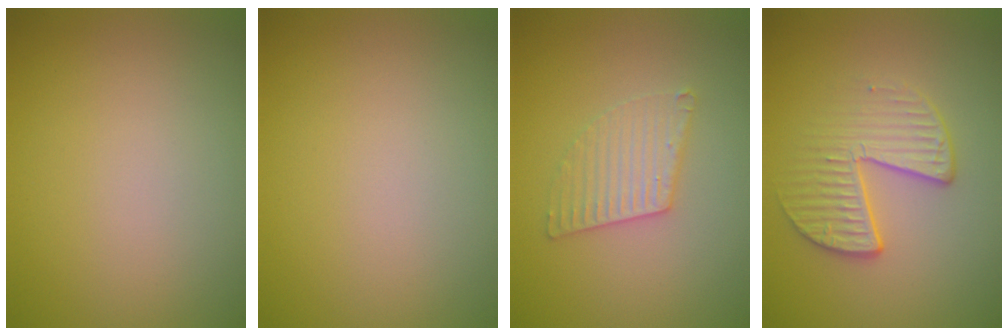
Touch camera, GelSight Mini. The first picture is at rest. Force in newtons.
{"total": 0.0}
{"total": 2.8, "press": 2.8, "slide": 0.3}
{"total": 3.4, "press": 2.9, "slide": 1.8}